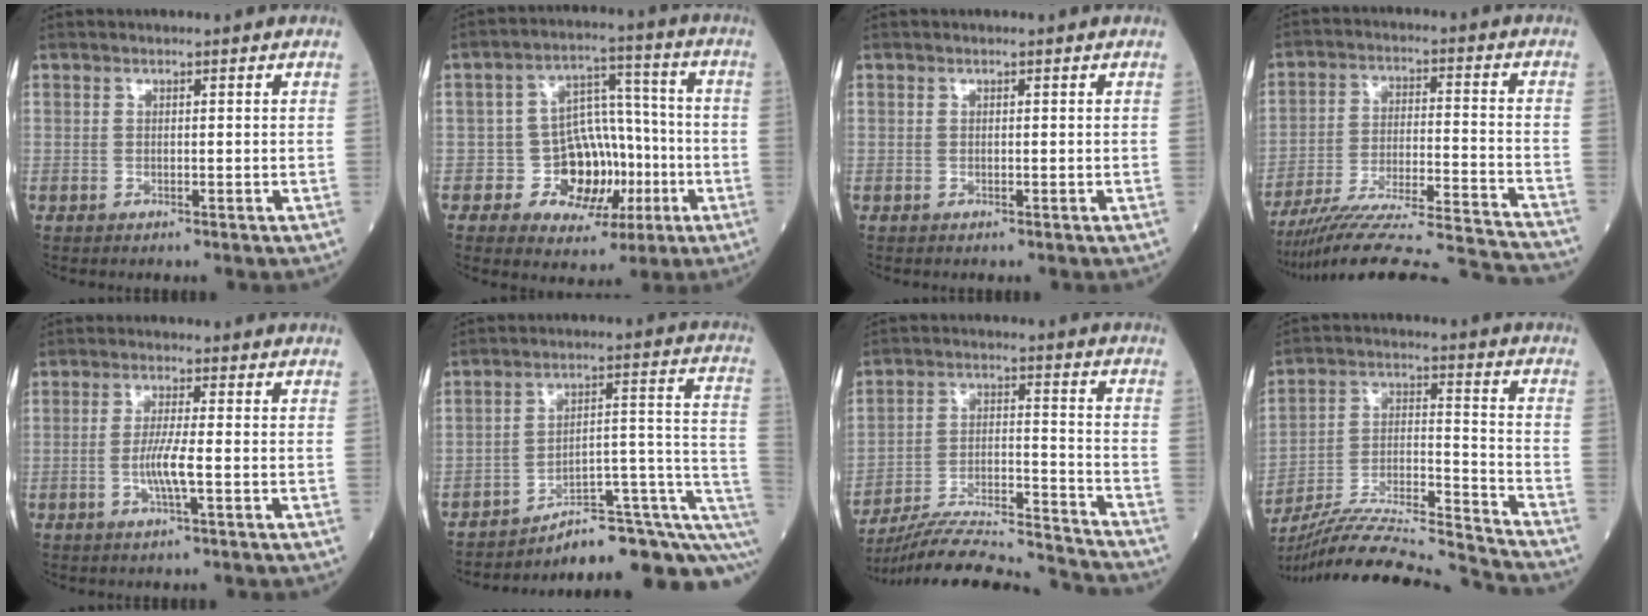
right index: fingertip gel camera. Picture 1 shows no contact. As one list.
[{"total": 10.0, "force": [-2.9, 7.9, 5.4], "torque": [-0.066, 0.031, -0.036]}, {"total": 0.0}, {"total": 24.6, "force": [-23.1, -0.8, 8.4], "torque": [-0.095, -0.027, -0.337]}, {"total": 4.4, "force": [-1.1, -0.1, 4.3], "torque": [-0.087, -0.006, -0.023]}, {"total": 14.1, "force": [-9.5, 4.1, 9.6], "torque": [-0.079, 0.092, -0.120]}, {"total": 18.8, "force": [-18.1, -0.2, 5.3], "torque": [-0.104, 0.002, -0.287]}, {"total": 21.5, "force": [-20.4, -1.1, 6.6], "torque": [-0.143, -0.009, -0.335]}]